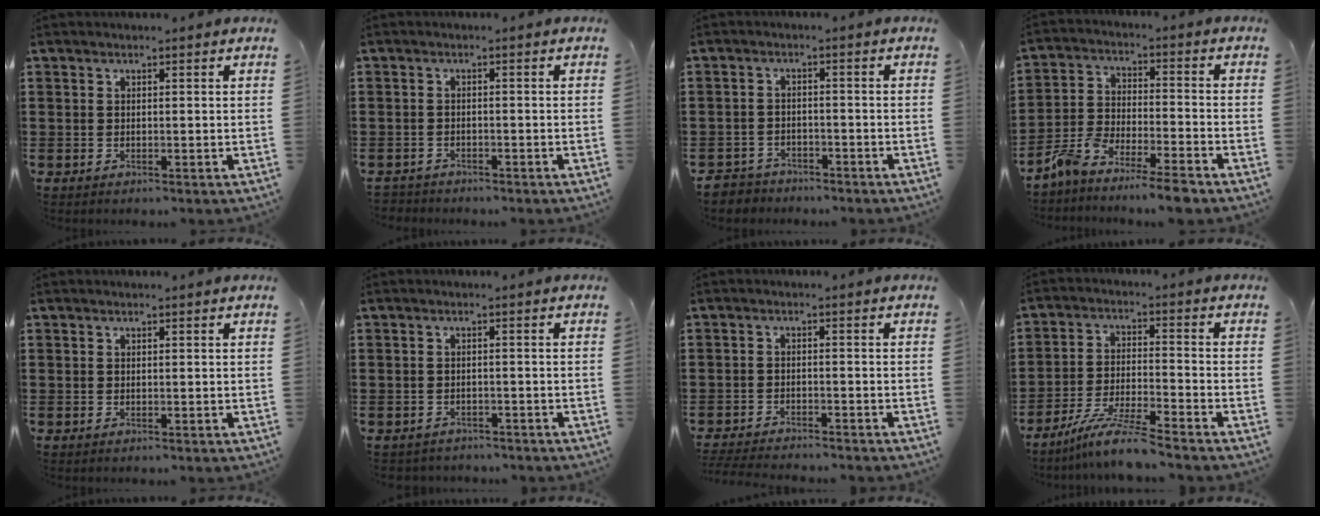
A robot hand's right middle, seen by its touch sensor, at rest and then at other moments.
{"total": 1.4, "force": [-1.4, 0.2, -0.1], "torque": [-0.004, -0.001, -0.030]}
{"total": 3.0, "force": [-2.9, 0.7, -0.3], "torque": [-0.006, -0.003, -0.063]}
{"total": 6.6, "force": [-6.3, -0.1, 2.0], "torque": [-0.045, -0.001, -0.124]}
{"total": 0.0}
{"total": 1.5, "force": [-1.5, 0.3, -0.1], "torque": [-0.005, -0.001, -0.034]}
{"total": 3.0, "force": [-3.0, 0.0, 0.3], "torque": [-0.016, -0.006, -0.063]}
{"total": 7.8, "force": [-6.7, -0.2, 4.1], "torque": [-0.088, -0.014, -0.130]}